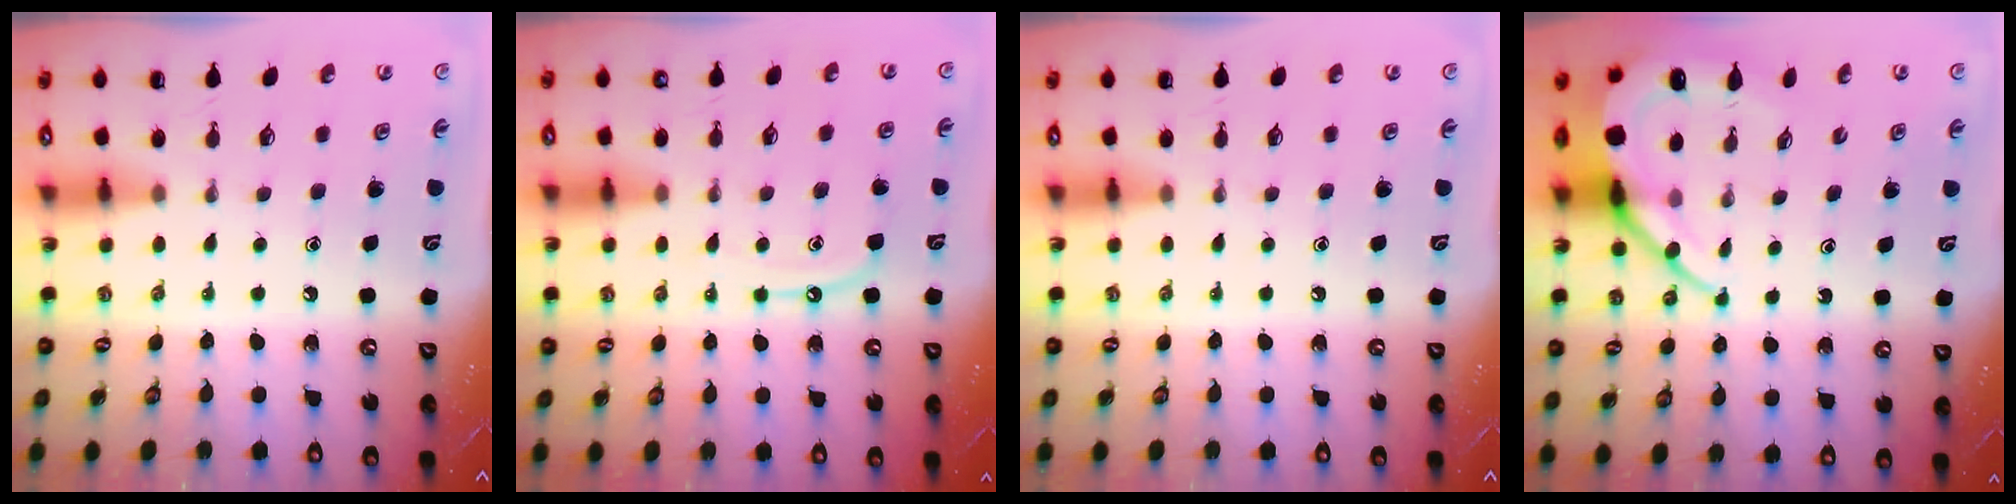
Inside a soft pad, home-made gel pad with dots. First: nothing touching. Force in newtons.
{"total": 7.2, "press": 7.1, "slide": 0.8}
{"total": 0.0}
{"total": 11.4, "press": 11.4, "slide": 1.1}